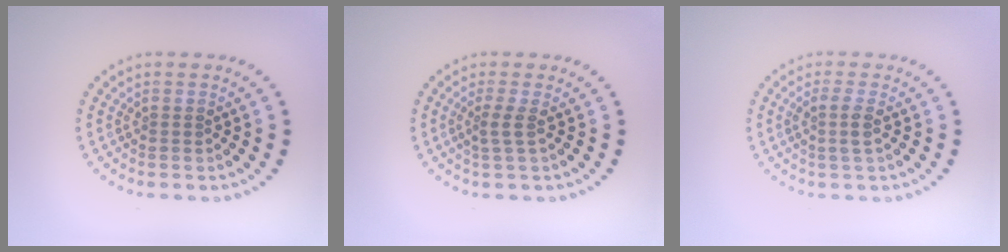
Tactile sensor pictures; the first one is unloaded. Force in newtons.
{"total": 1.7, "press": 1.1, "slide": 1.3}
{"total": 1.6, "press": 1.4, "slide": 0.9}